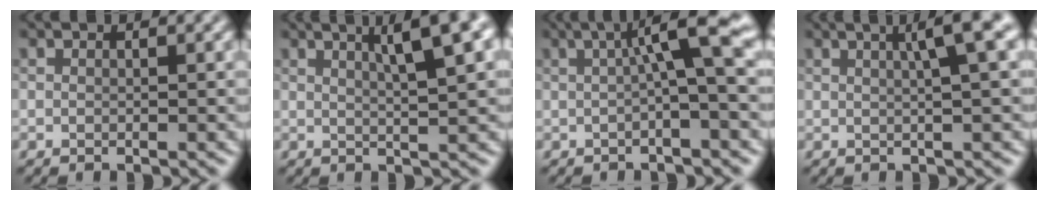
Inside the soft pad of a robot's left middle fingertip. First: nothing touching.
{"total": 6.2, "force": [2.7, 1.3, 5.4], "torque": [-0.061, 0.016, 0.039]}
{"total": 5.6, "force": [0.9, 0.7, 5.5], "torque": [-0.089, 0.015, 0.007]}
{"total": 4.6, "force": [1.4, 0.8, 4.3], "torque": [-0.051, 0.017, 0.021]}